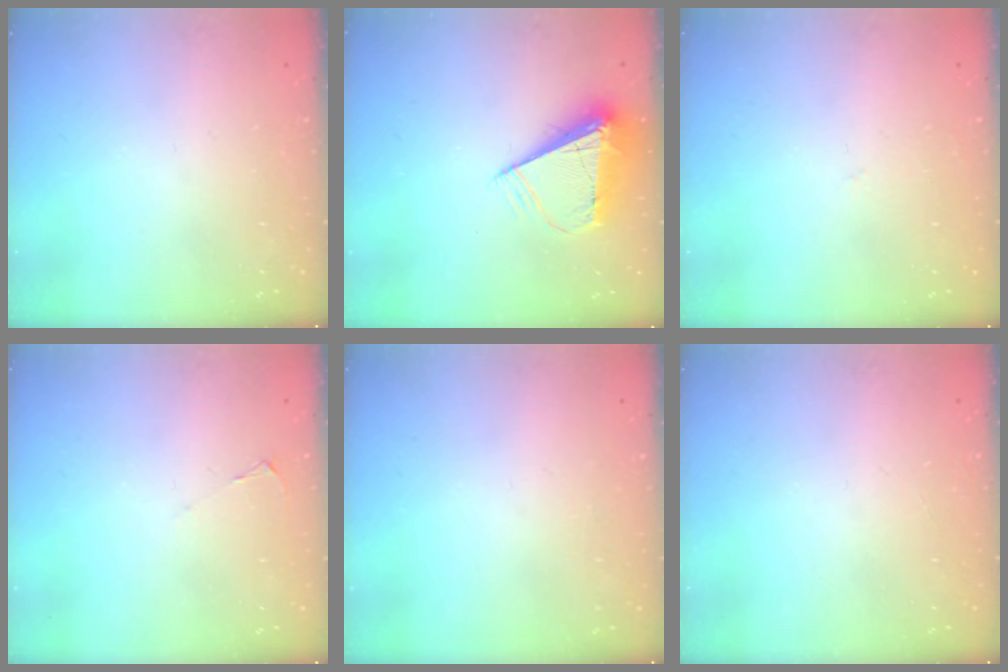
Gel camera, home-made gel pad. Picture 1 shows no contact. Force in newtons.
{"total": 10.5, "press": 10.5, "slide": 1.2}
{"total": 2.6, "press": 2.6, "slide": 0.2}
{"total": 1.7, "press": 1.7, "slide": 0.3}
{"total": 0.0}
{"total": 0.0}